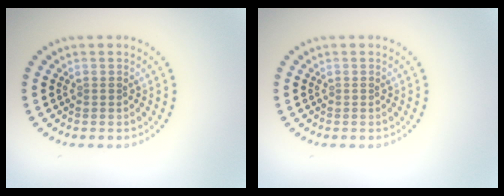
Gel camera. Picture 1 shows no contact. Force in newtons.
{"total": 0.0}